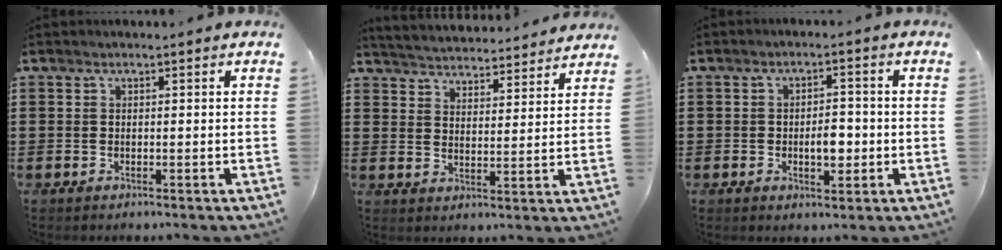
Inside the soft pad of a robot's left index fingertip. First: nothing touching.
{"total": 4.3, "force": [4.3, -0.3, -0.2], "torque": [-0.017, -0.031, 0.073]}
{"total": 4.1, "force": [-0.6, 2.0, 3.5], "torque": [-0.051, -0.002, -0.018]}